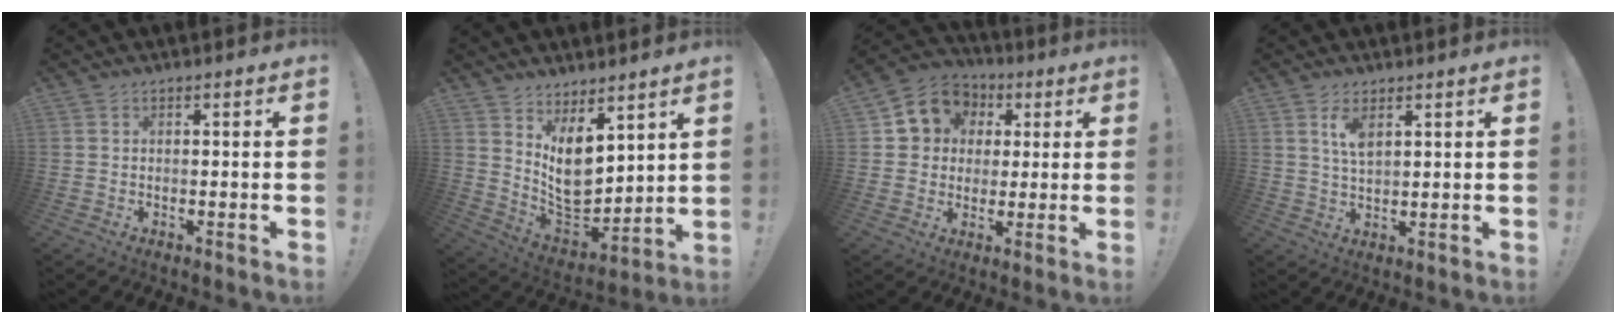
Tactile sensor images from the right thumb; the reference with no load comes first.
{"total": 12.0, "force": [5.2, 8.0, 7.3], "torque": [-0.106, -0.064, 0.102]}
{"total": 11.4, "force": [3.5, 10.0, 4.0], "torque": [-0.050, -0.011, 0.073]}
{"total": 5.2, "force": [2.9, 1.9, 3.9], "torque": [-0.064, -0.017, 0.046]}